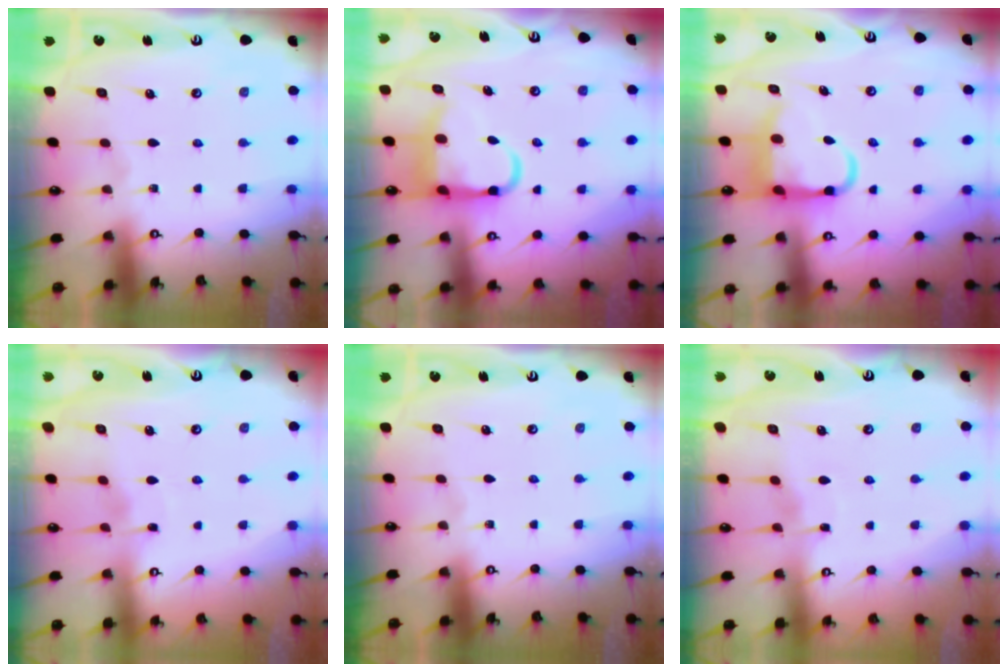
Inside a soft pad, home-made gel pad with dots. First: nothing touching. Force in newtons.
{"total": 9.6, "press": 9.5, "slide": 1.4}
{"total": 9.6, "press": 9.5, "slide": 1.4}
{"total": 2.5, "press": 2.5, "slide": 0.3}
{"total": 0.0}
{"total": 2.9, "press": 2.9, "slide": 0.3}